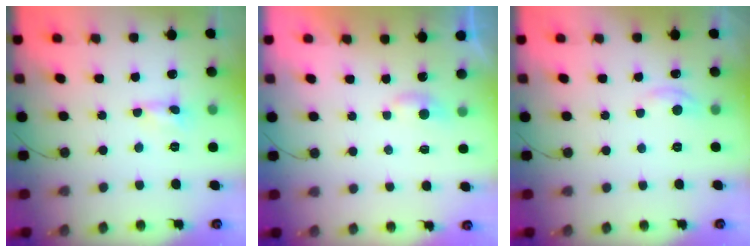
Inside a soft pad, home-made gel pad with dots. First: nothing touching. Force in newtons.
{"total": 3.5, "press": 3.5, "slide": 0.3}
{"total": 4.9, "press": 4.9, "slide": 0.6}